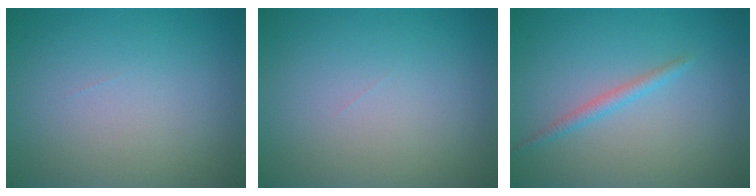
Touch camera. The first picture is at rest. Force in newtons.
{"total": 0.0}
{"total": 1.4, "press": 1.4, "slide": 0.1}